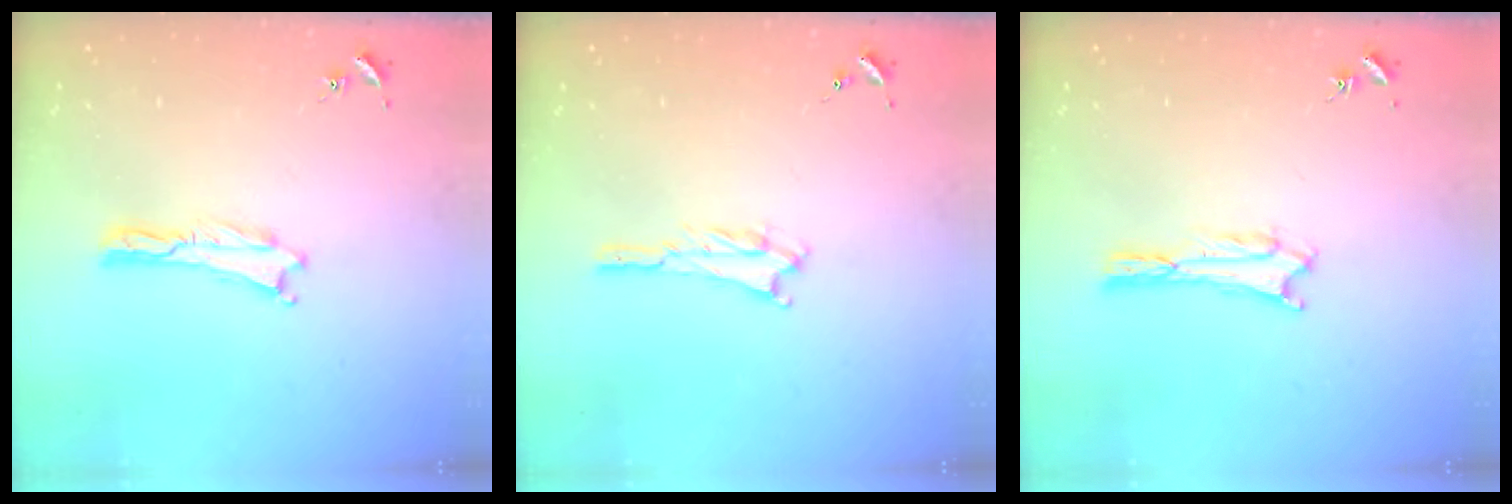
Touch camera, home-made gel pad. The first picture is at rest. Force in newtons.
{"total": 1.5, "press": 1.5, "slide": 0.3}
{"total": 1.7, "press": 1.7, "slide": 0.3}